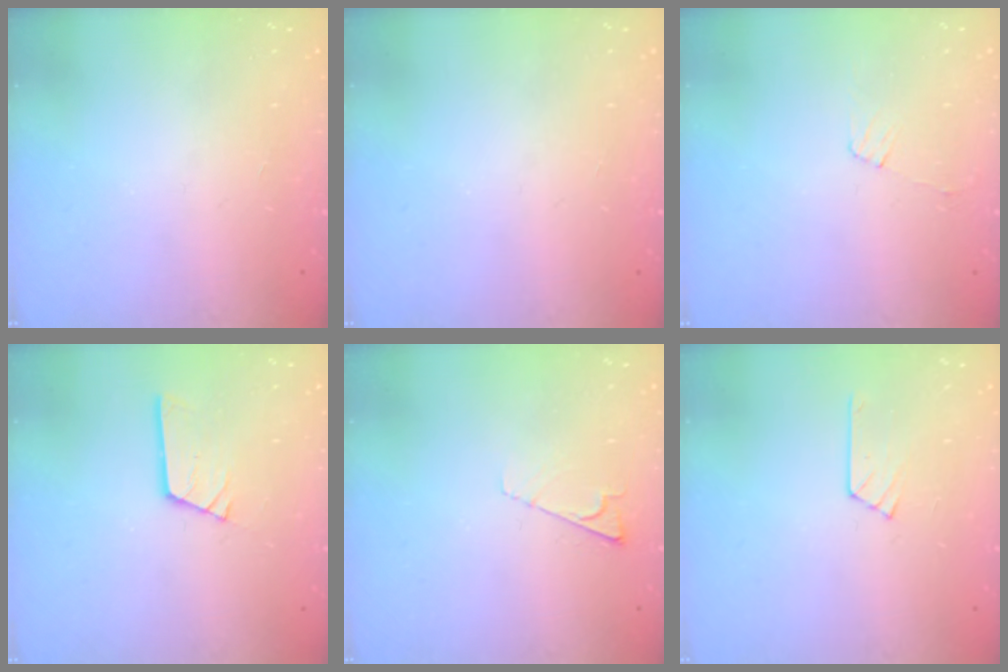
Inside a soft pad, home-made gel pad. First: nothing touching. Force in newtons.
{"total": 0.0}
{"total": 4.4, "press": 4.4, "slide": 0.4}
{"total": 4.3, "press": 4.3, "slide": 0.5}
{"total": 5.7, "press": 5.6, "slide": 0.7}
{"total": 5.7, "press": 5.7, "slide": 0.6}